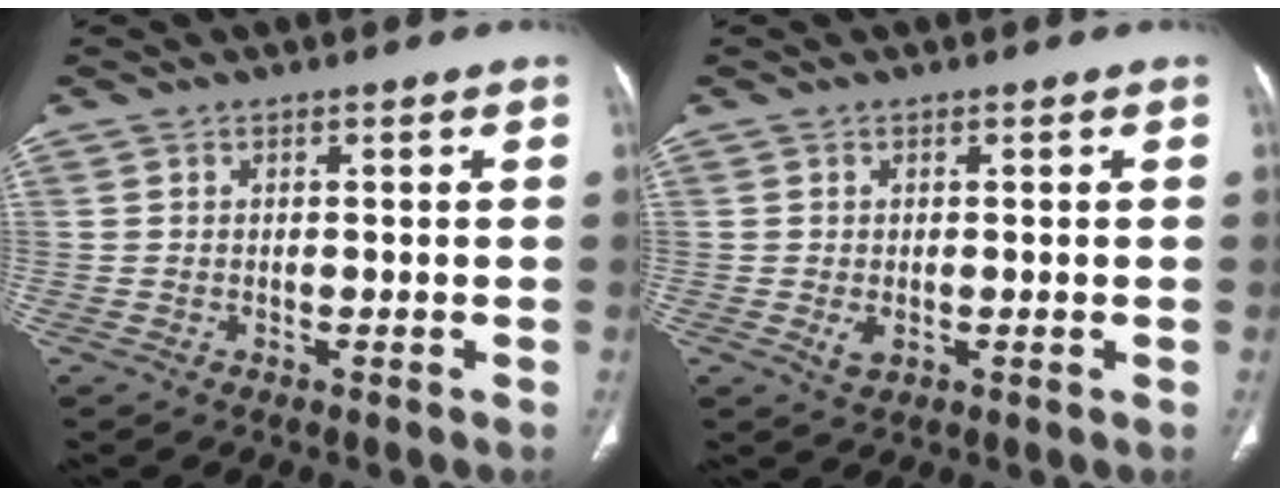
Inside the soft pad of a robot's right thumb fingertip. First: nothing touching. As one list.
[{"total": 1.8, "force": [-0.3, 0.9, 1.6], "torque": [-0.030, -0.008, -0.002]}]